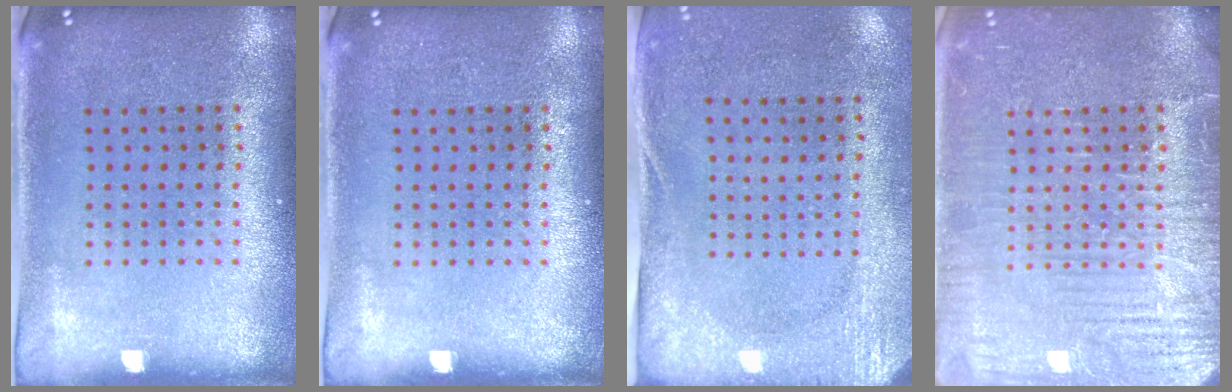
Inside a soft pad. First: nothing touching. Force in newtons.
{"total": 0.0}
{"total": 2.8, "press": 2.2, "slide": 1.7}
{"total": 5.8, "press": 5.7, "slide": 0.8}